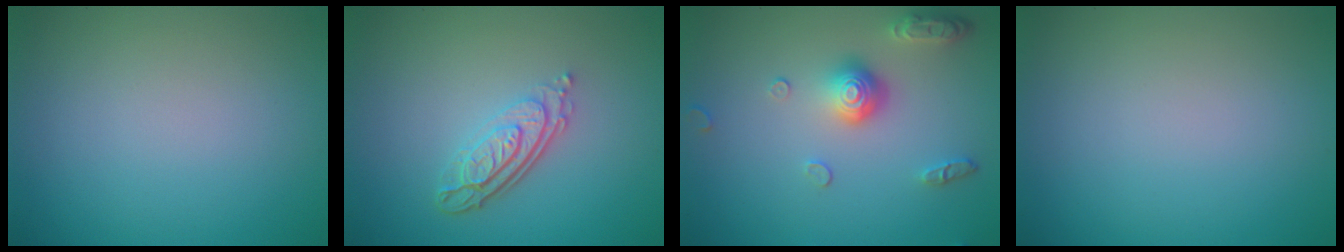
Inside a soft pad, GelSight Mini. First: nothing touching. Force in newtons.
{"total": 4.0, "press": 2.8, "slide": 2.9}
{"total": 3.8, "press": 2.9, "slide": 2.4}
{"total": 0.0}